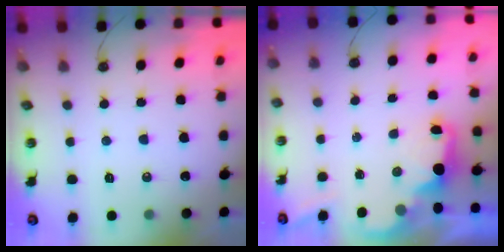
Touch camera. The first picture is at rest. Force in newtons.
{"total": 1.9, "press": 1.7, "slide": 0.7}